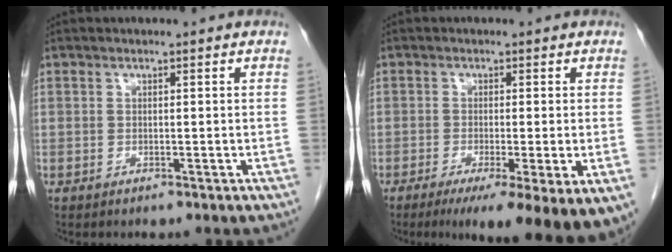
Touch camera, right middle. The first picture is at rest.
{"total": 13.9, "force": [-9.8, 0.8, 9.8], "torque": [-0.093, -0.031, -0.132]}